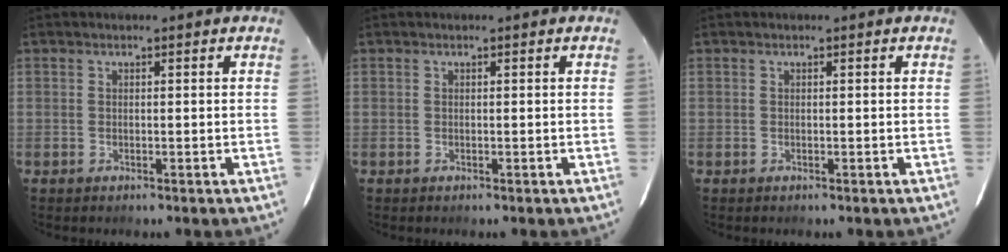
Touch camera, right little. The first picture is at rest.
{"total": 0.0}
{"total": 0.0}